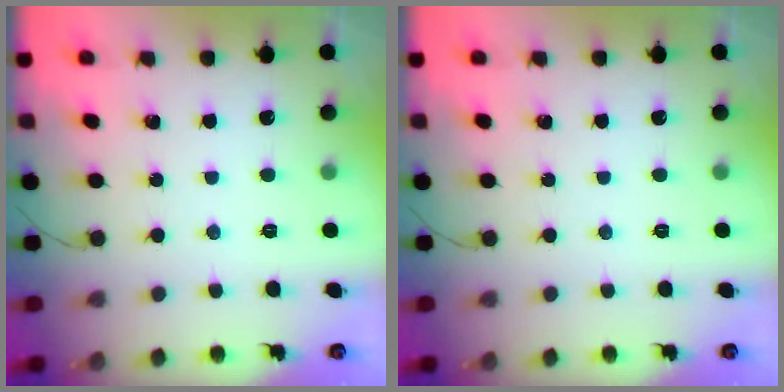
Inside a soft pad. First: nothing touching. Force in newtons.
{"total": 0.0}